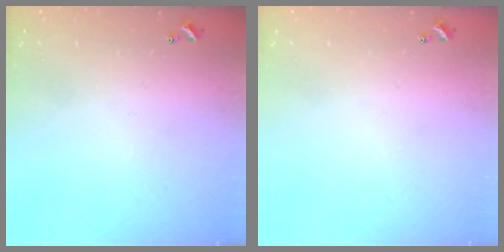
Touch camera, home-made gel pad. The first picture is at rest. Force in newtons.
{"total": 0.0}